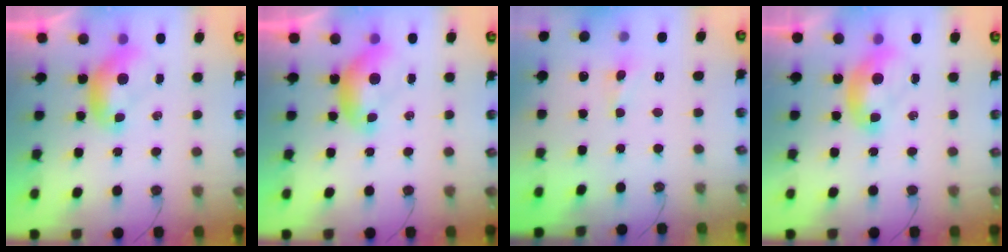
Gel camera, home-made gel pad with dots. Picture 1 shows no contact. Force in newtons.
{"total": 0.6, "press": 0.5, "slide": 0.3}
{"total": 1.2, "press": 1.1, "slide": 0.6}
{"total": 2.0, "press": 2.0, "slide": 0.4}